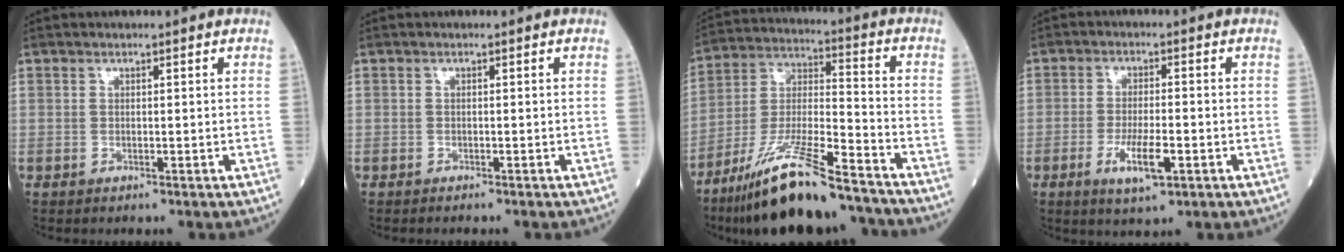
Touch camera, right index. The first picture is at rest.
{"total": 1.0, "force": [-0.9, 0.0, 0.4], "torque": [-0.002, 0.001, -0.013]}
{"total": 17.9, "force": [-14.0, 2.0, 11.0], "torque": [-0.223, -0.025, -0.254]}
{"total": 6.0, "force": [-2.3, 1.2, 5.5], "torque": [-0.104, -0.008, -0.037]}